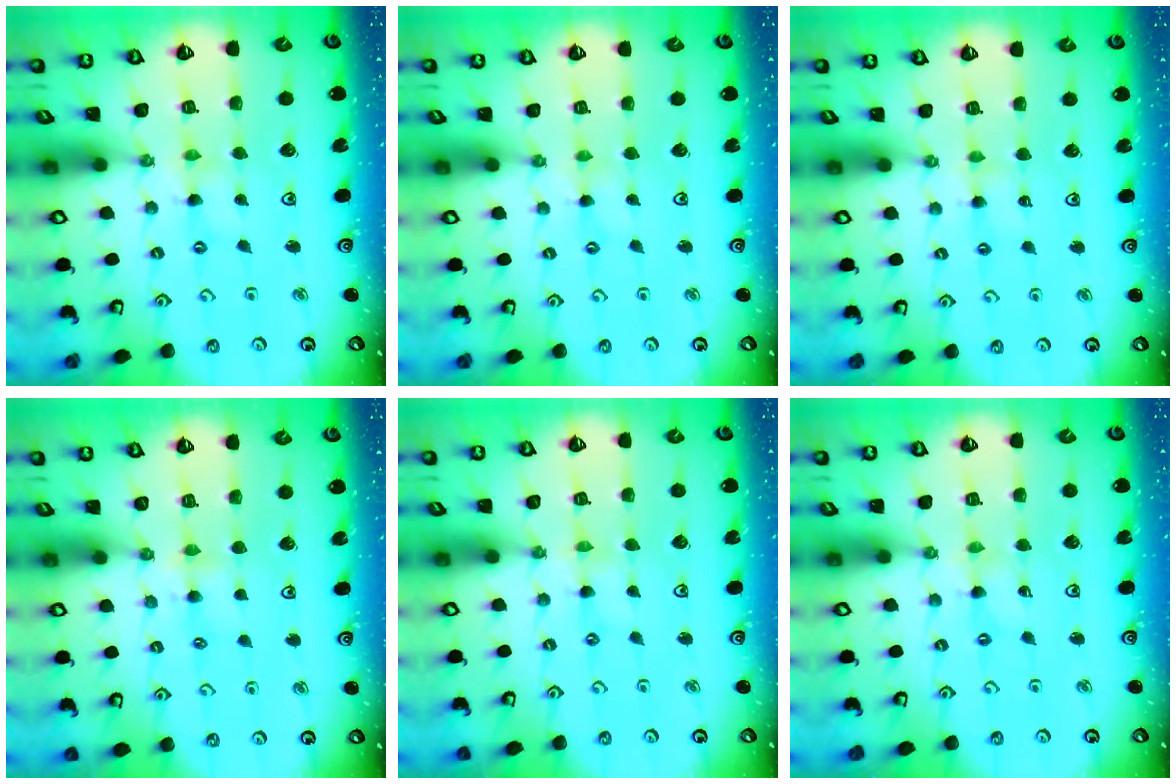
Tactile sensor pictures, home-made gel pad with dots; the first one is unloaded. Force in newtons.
{"total": 0.0}
{"total": 2.6, "press": 2.6, "slide": 0.3}
{"total": 5.5, "press": 5.4, "slide": 0.9}
{"total": 0.0}
{"total": 0.0}